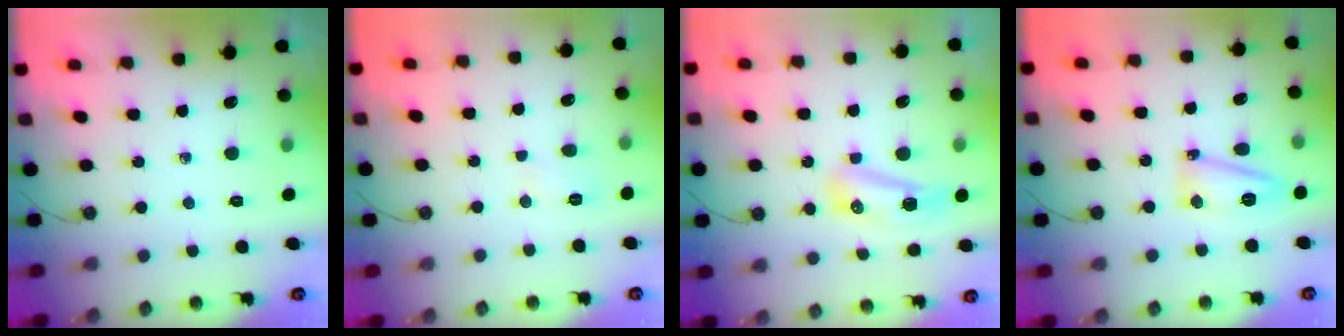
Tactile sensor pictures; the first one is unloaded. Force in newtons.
{"total": 3.1, "press": 3.0, "slide": 1.0}
{"total": 8.2, "press": 8.1, "slide": 1.2}
{"total": 8.1, "press": 8.1, "slide": 0.6}